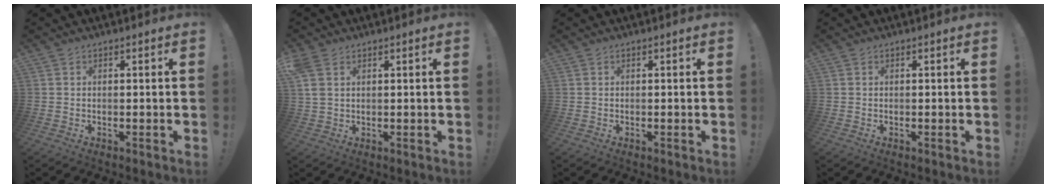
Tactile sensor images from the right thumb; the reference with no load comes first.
{"total": 4.2, "force": [2.0, 2.5, 2.8], "torque": [-0.058, -0.003, 0.038]}
{"total": 0.0}
{"total": 0.0}